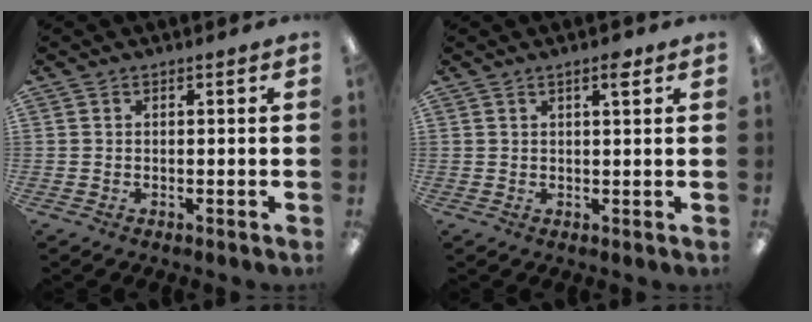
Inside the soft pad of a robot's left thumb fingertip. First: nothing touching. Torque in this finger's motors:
{"motor_torque": [0.03, 0.13, -0.31, 0.16, 0.03]}